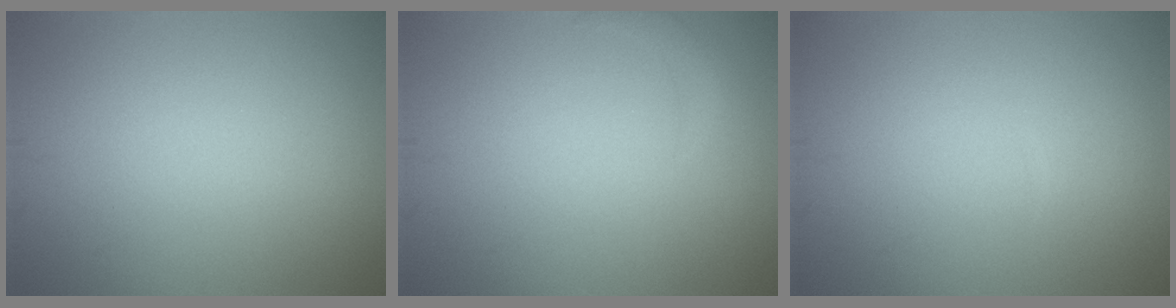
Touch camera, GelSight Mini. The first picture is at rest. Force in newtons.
{"total": 1.2, "press": 1.1, "slide": 0.2}
{"total": 0.0}